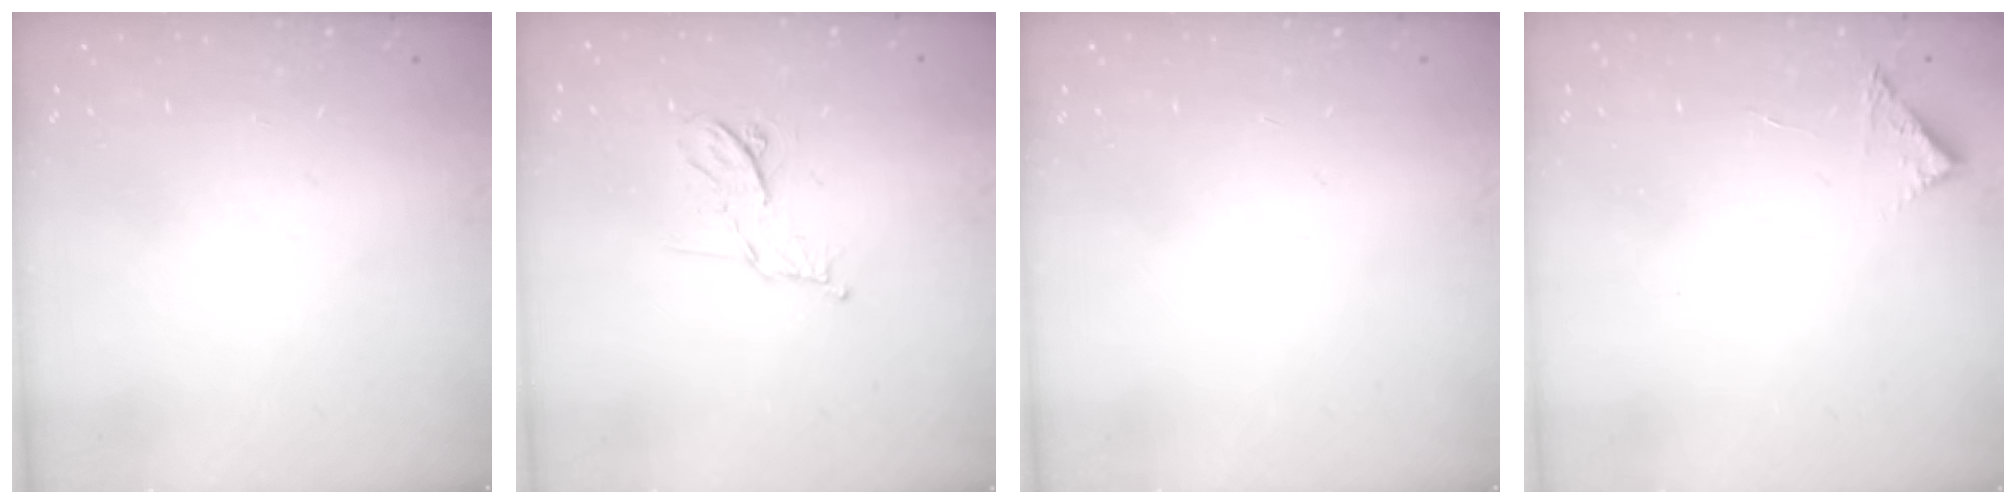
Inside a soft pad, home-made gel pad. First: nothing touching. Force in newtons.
{"total": 9.4, "press": 9.4, "slide": 0.7}
{"total": 0.0}
{"total": 3.6, "press": 3.6, "slide": 0.1}